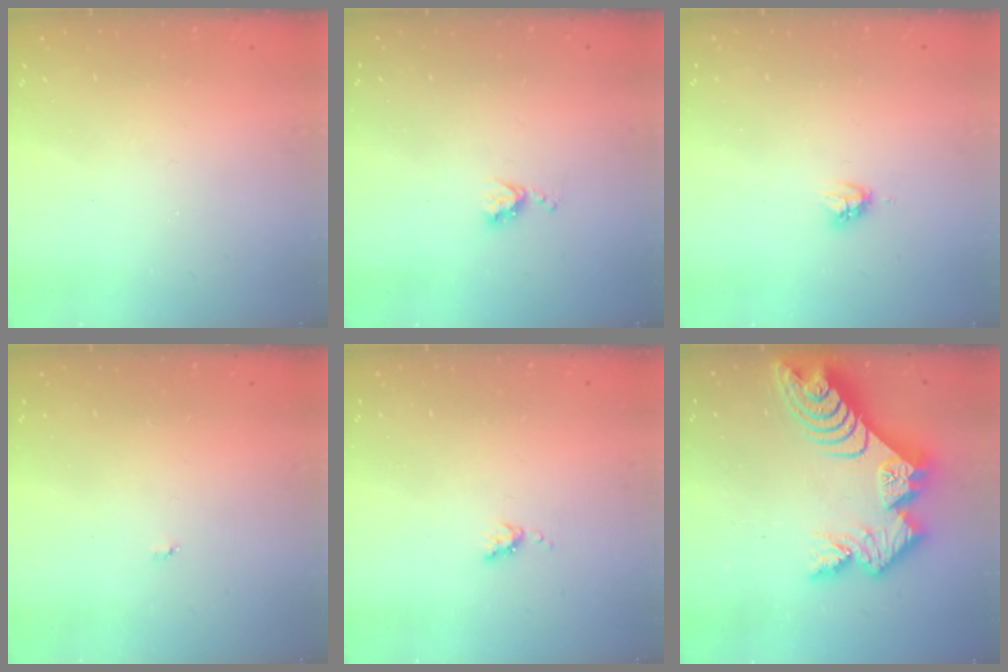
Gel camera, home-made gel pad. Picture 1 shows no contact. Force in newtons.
{"total": 5.2, "press": 5.2, "slide": 0.5}
{"total": 3.2, "press": 3.2, "slide": 0.4}
{"total": 2.9, "press": 2.9, "slide": 0.3}
{"total": 4.0, "press": 4.0, "slide": 0.6}
{"total": 17.0, "press": 16.9, "slide": 1.6}